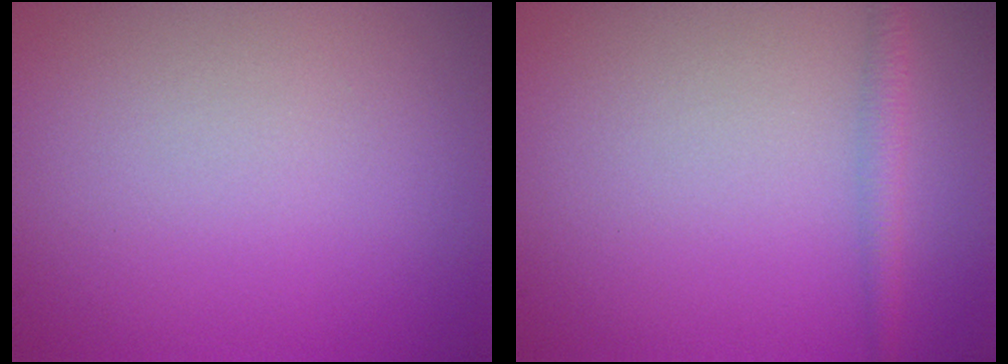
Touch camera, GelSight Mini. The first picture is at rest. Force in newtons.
{"total": 1.6, "press": 1.6, "slide": 0.1}